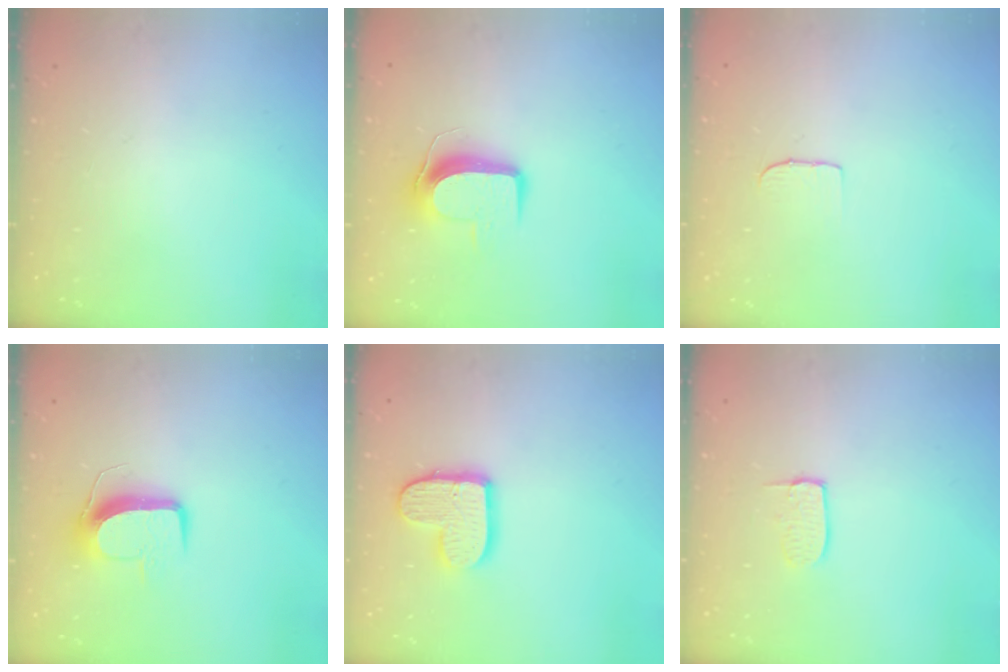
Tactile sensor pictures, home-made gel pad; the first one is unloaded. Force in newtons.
{"total": 9.3, "press": 9.2, "slide": 0.9}
{"total": 4.3, "press": 4.3, "slide": 0.3}
{"total": 9.6, "press": 9.6, "slide": 0.2}
{"total": 12.2, "press": 12.2, "slide": 0.8}
{"total": 5.4, "press": 5.4, "slide": 0.3}